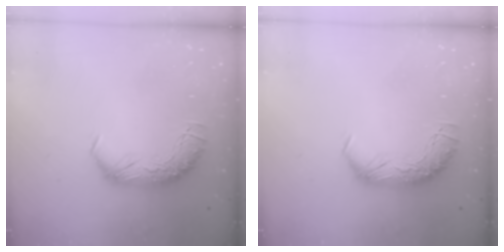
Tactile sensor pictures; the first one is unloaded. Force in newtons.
{"total": 0.0}